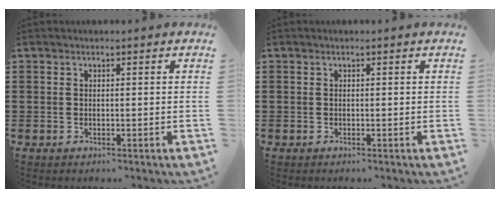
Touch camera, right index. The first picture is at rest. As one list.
[{"total": 0.0}]